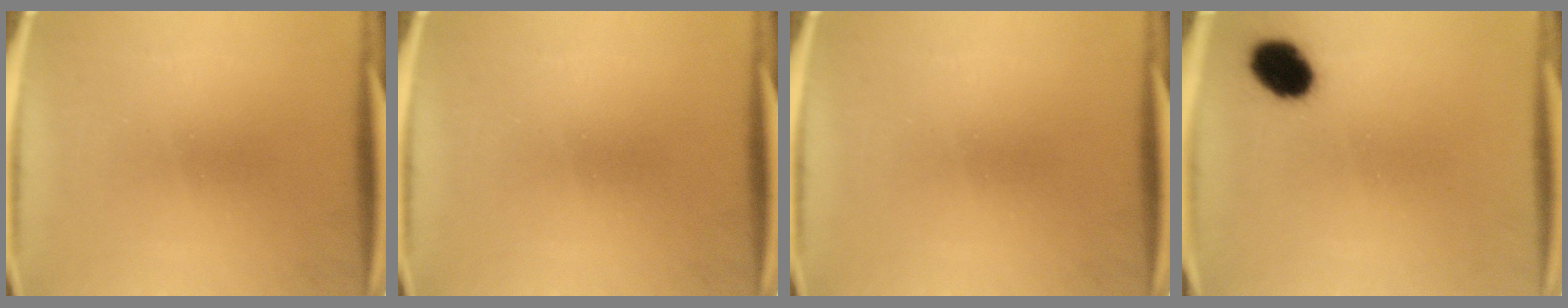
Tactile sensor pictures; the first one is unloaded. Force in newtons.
{"total": 0.0}
{"total": 0.0}
{"total": 8.4}